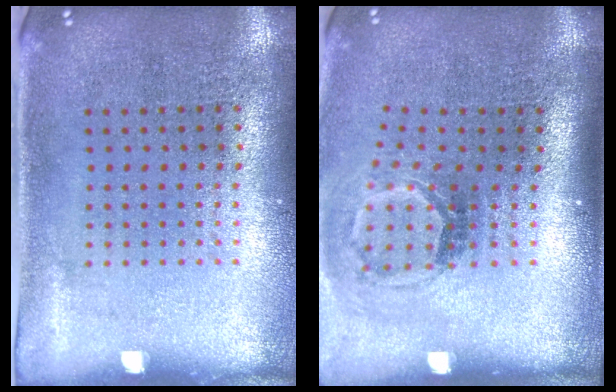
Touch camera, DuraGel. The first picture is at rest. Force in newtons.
{"total": 1.9, "press": 1.2, "slide": 1.4}